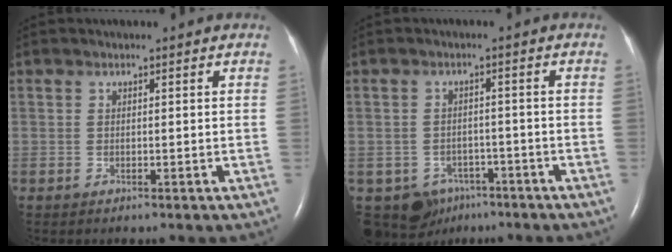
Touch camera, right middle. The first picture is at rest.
{"total": 7.0, "force": [-4.1, 5.5, 1.1], "torque": [-0.021, 0.009, -0.053]}